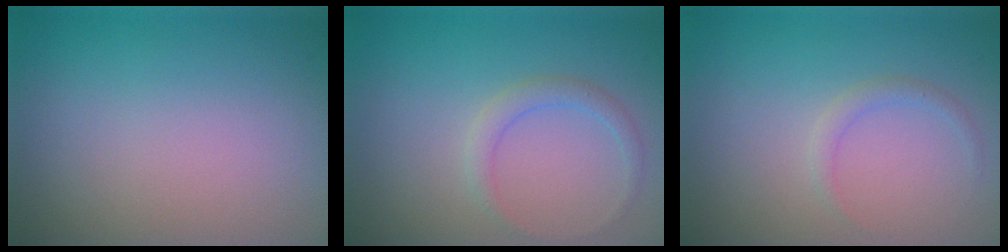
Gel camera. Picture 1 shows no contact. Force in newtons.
{"total": 1.5, "press": 1.5, "slide": 0.0}
{"total": 1.1, "press": 1.1, "slide": 0.0}